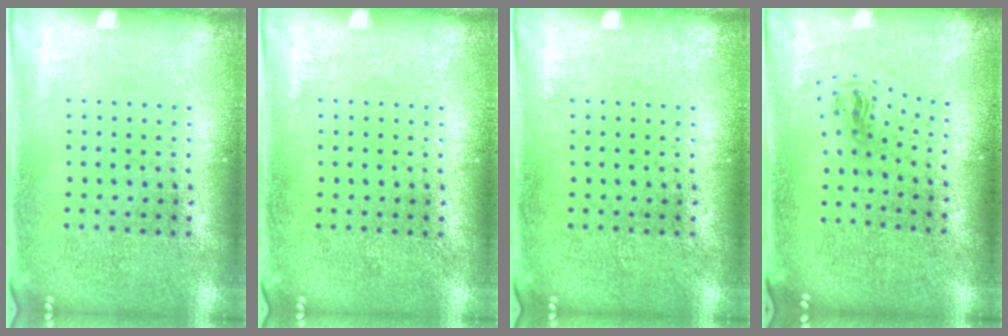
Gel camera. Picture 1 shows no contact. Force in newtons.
{"total": 0.0}
{"total": 0.0}
{"total": 0.7, "press": 0.4, "slide": 0.6}